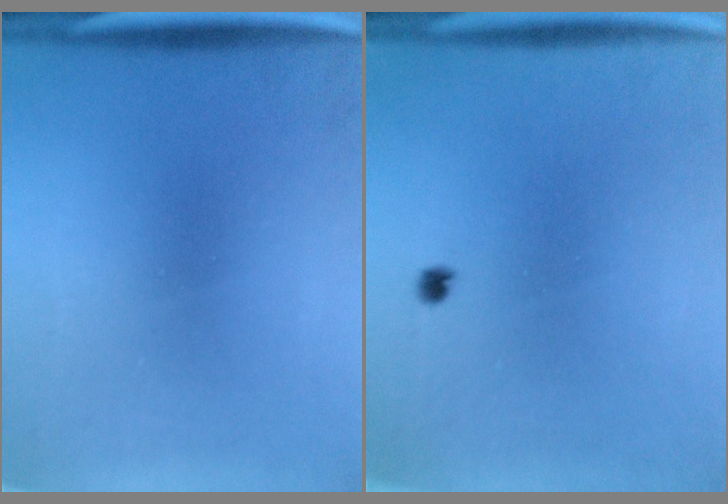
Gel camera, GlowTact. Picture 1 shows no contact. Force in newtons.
{"total": 1.0}